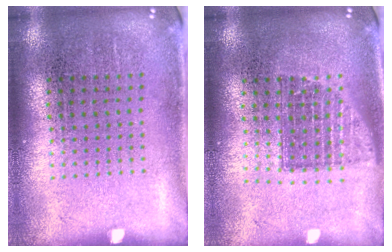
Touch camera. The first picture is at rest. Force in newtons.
{"total": 1.5, "press": 1.2, "slide": 0.9}